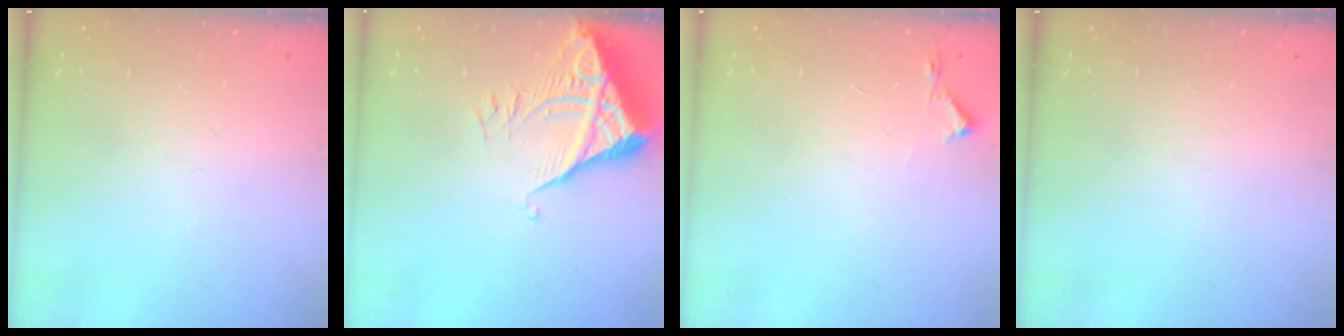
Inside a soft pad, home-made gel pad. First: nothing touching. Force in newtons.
{"total": 6.1, "press": 6.0, "slide": 0.7}
{"total": 2.7, "press": 2.6, "slide": 0.4}
{"total": 0.0}